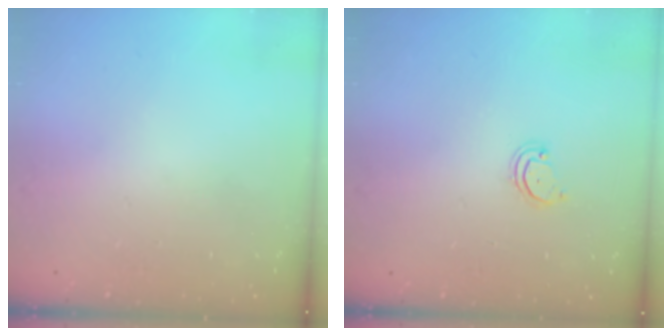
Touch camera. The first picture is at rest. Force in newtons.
{"total": 2.5, "press": 2.5, "slide": 0.2}